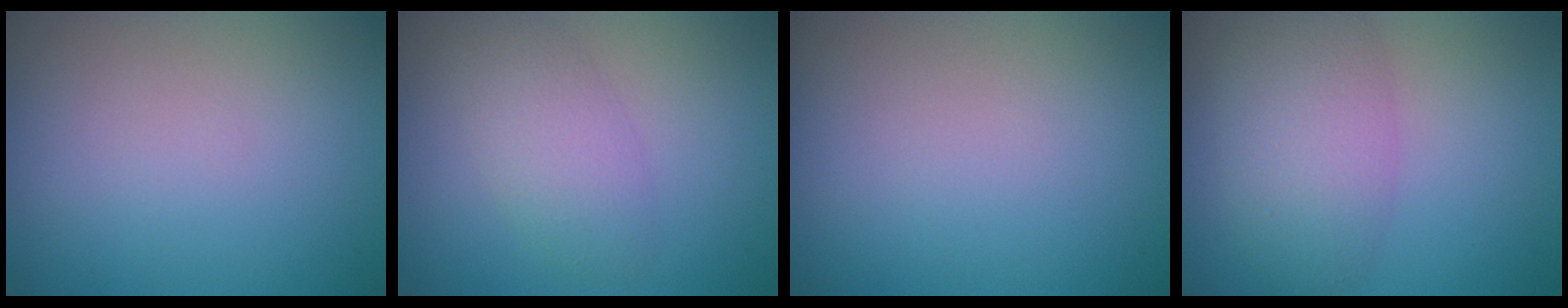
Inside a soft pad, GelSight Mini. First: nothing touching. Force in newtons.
{"total": 3.1, "press": 3.1, "slide": 0.1}
{"total": 0.0}
{"total": 4.9, "press": 4.9, "slide": 0.1}